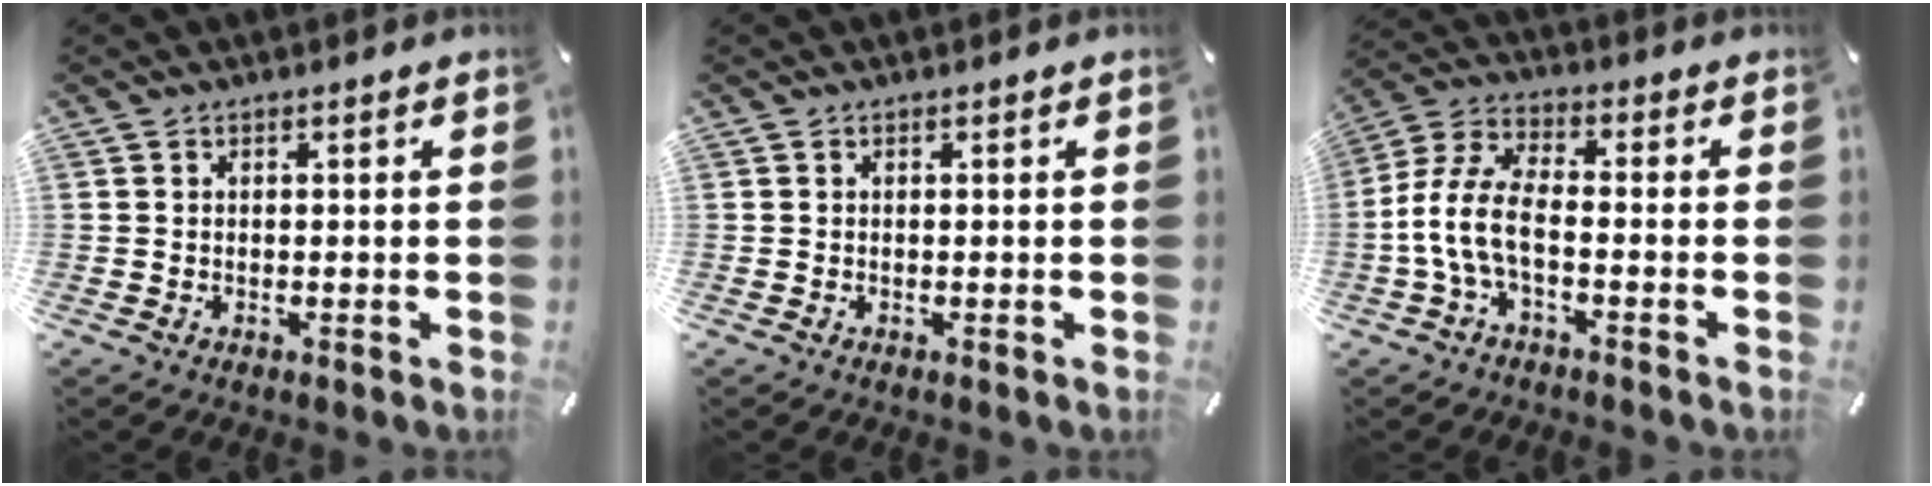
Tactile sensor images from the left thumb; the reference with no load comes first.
{"total": 0.0}
{"total": 9.0, "force": [-3.1, 4.3, 7.3], "torque": [-0.167, -0.002, -0.059]}